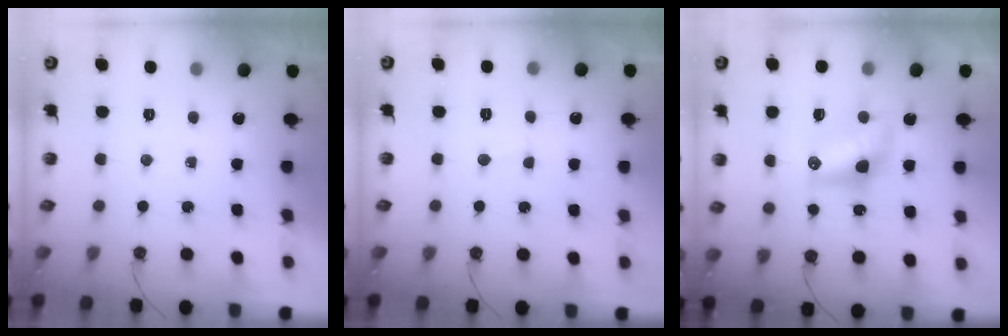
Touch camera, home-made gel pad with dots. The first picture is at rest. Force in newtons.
{"total": 2.0, "press": 2.0, "slide": 0.2}
{"total": 8.5, "press": 8.5, "slide": 0.3}